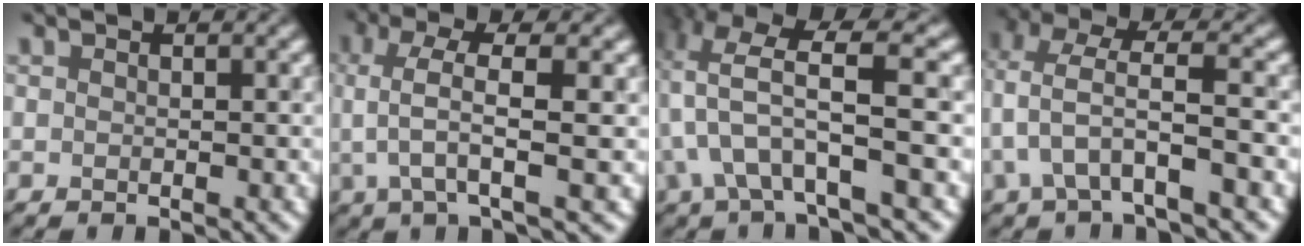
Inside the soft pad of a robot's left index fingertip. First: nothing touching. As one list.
[{"total": 4.3, "force": [0.5, 1.0, 4.2], "torque": [-0.087, 0.009, 0.014]}, {"total": 6.6, "force": [-0.7, 2.1, 6.2], "torque": [-0.130, 0.010, -0.015]}, {"total": 5.0, "force": [-0.9, 1.8, 4.6], "torque": [-0.094, 0.012, -0.018]}]